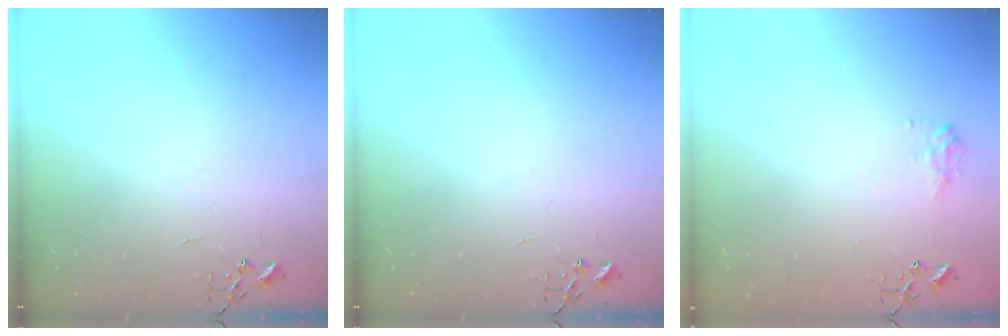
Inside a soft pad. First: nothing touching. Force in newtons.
{"total": 0.0}
{"total": 8.0, "press": 8.0, "slide": 0.4}